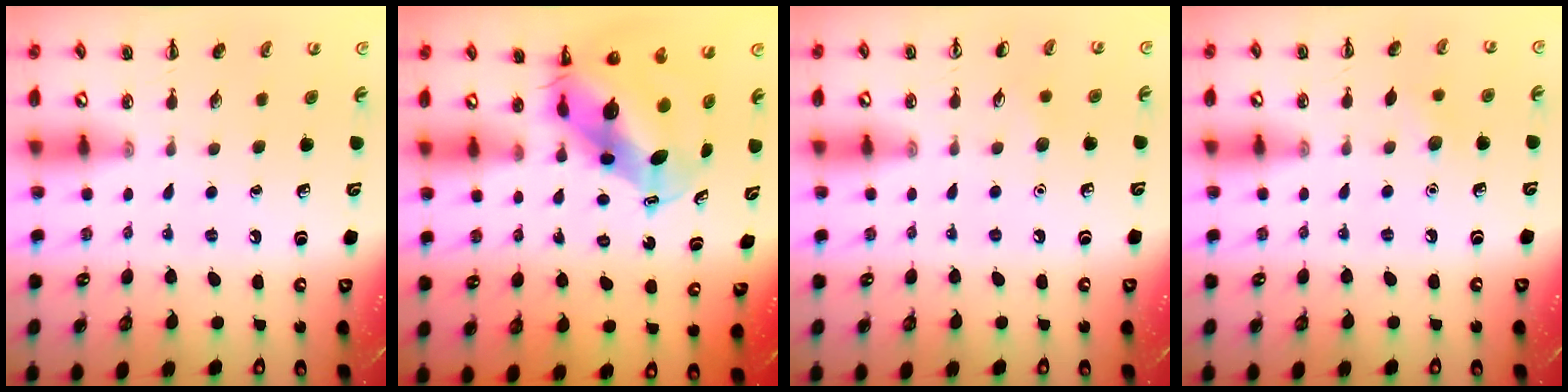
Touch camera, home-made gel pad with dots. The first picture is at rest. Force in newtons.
{"total": 8.5, "press": 8.1, "slide": 2.4}
{"total": 3.4, "press": 3.3, "slide": 1.0}
{"total": 5.4, "press": 5.2, "slide": 1.3}